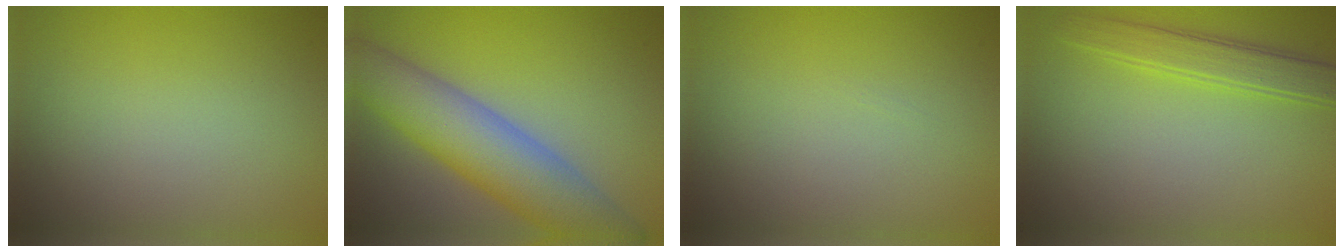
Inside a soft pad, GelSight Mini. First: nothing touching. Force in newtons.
{"total": 8.7, "press": 8.7, "slide": 0.3}
{"total": 0.0}
{"total": 2.4, "press": 2.4, "slide": 0.2}